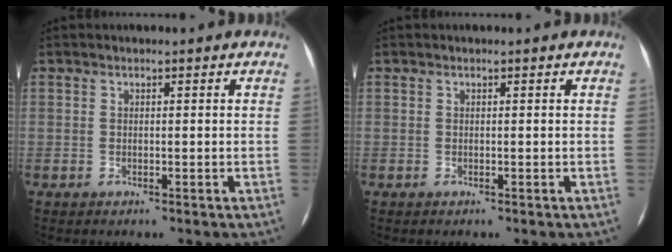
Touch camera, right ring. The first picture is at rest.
{"total": 0.0}